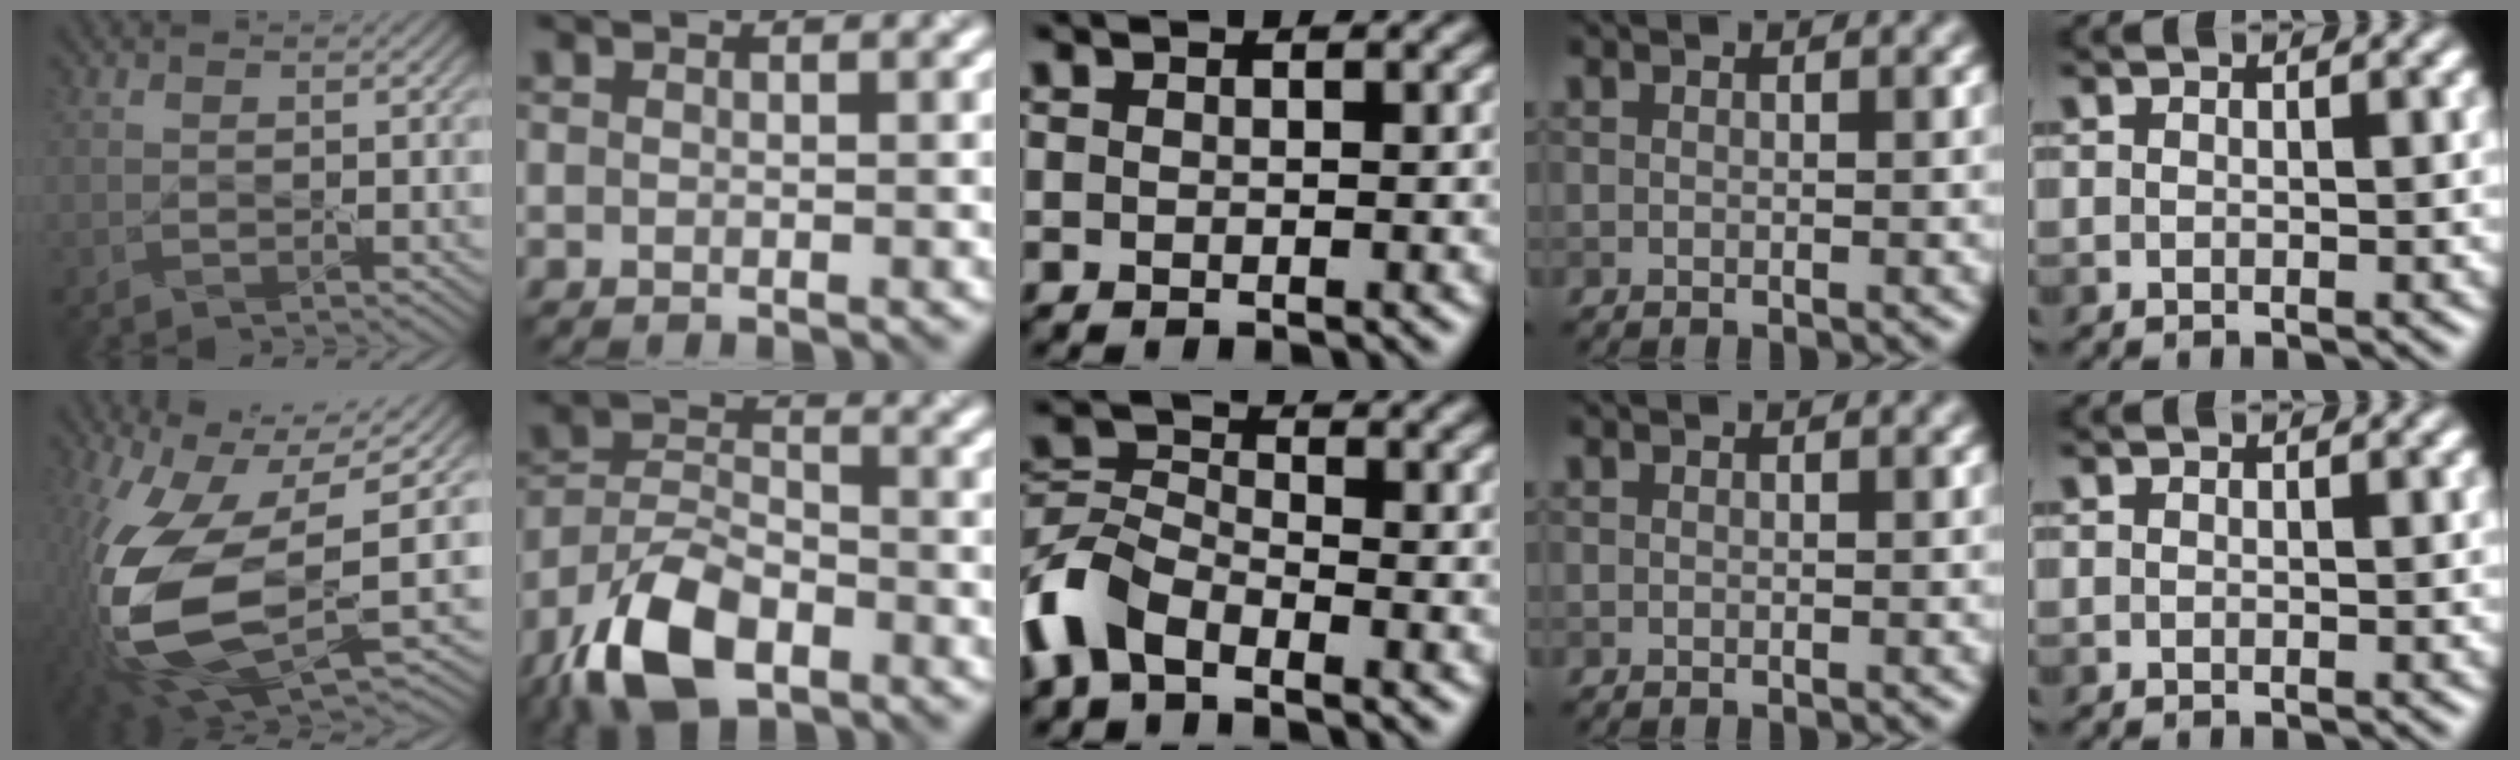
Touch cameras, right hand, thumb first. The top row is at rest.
{"thumb": {"total": 17.5, "force": [-3.0, 8.4, 15.1], "torque": [-0.345, -0.043, -0.039]}, "index": {"total": 8.8, "force": [-5.6, 4.0, 5.4], "torque": [-0.106, -0.001, -0.116]}, "middle": {"total": 5.9, "force": [-3.7, 3.2, 3.4], "torque": [-0.074, 0.001, -0.090]}}